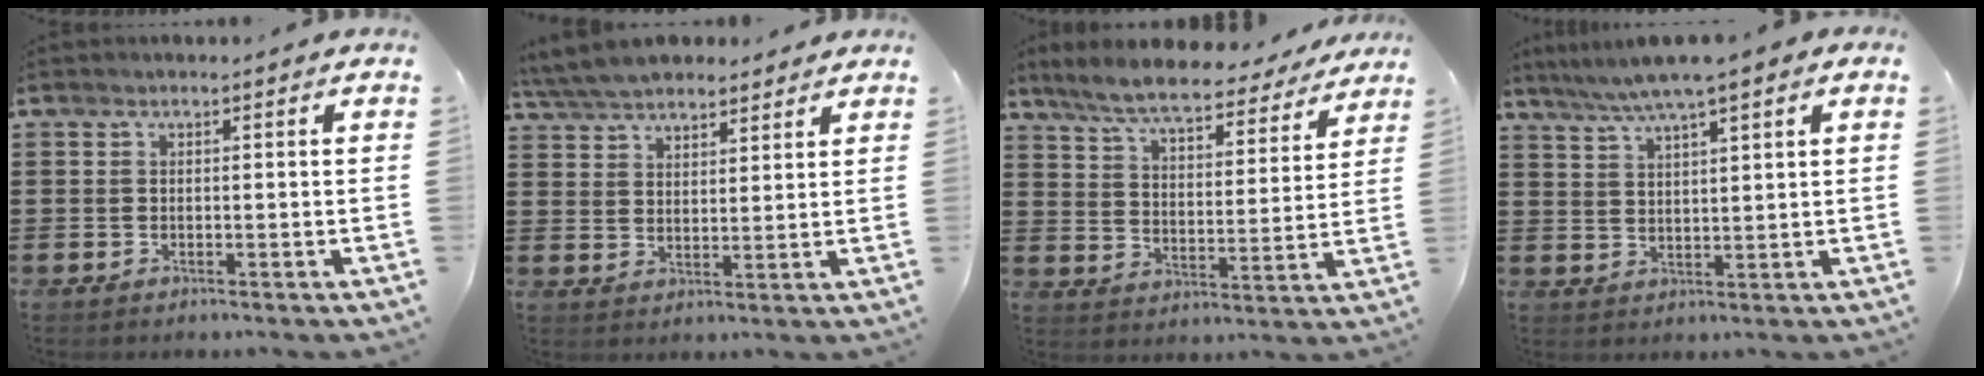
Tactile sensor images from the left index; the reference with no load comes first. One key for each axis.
{"total": 6.4, "fx": 6.0, "fy": 1.7, "fz": 1.6, "tx": -0.054, "ty": -0.011, "tz": 0.112}
{"total": 7.9, "fx": 7.2, "fy": 0.7, "fz": 3.2, "tx": -0.093, "ty": -0.040, "tz": 0.126}
{"total": 4.9, "fx": 3.6, "fy": -0.1, "fz": 3.3, "tx": -0.073, "ty": -0.009, "tz": 0.063}